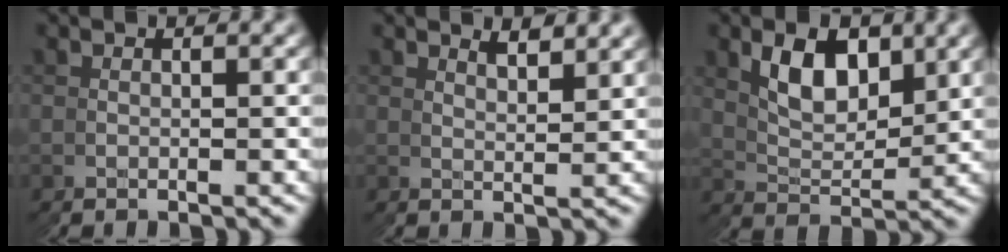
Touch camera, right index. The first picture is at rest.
{"total": 2.3, "force": [2.2, -0.7, 0.4], "torque": [-0.005, -0.001, 0.038]}
{"total": 4.6, "force": [2.4, 2.5, 2.9], "torque": [-0.044, -0.009, 0.046]}